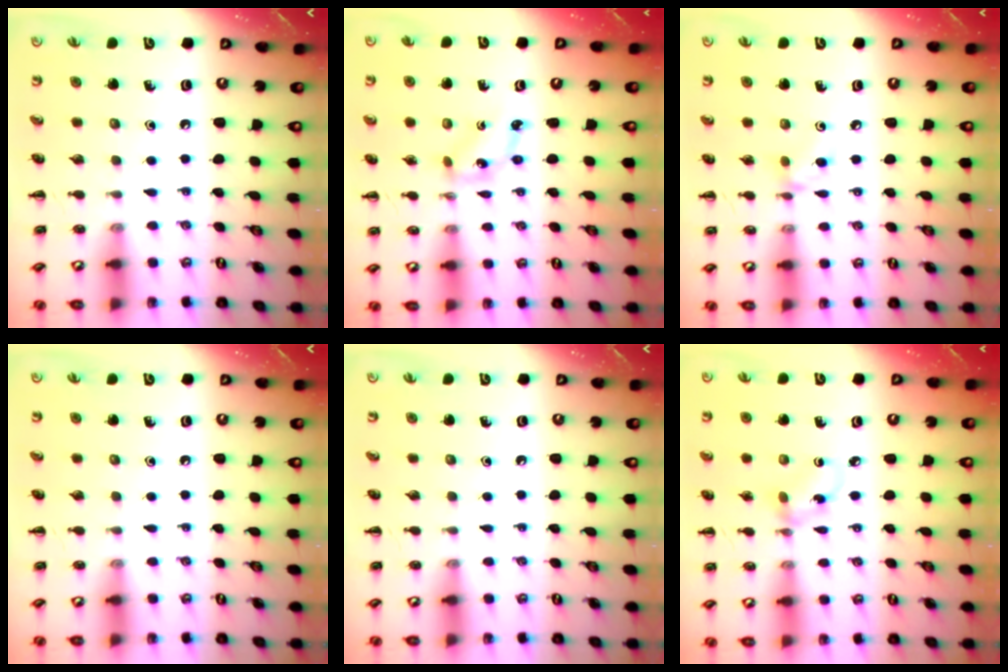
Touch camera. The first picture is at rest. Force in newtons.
{"total": 2.5, "press": 2.5, "slide": 0.6}
{"total": 5.5, "press": 5.3, "slide": 1.5}
{"total": 0.0}
{"total": 0.0}
{"total": 3.7, "press": 3.6, "slide": 0.7}